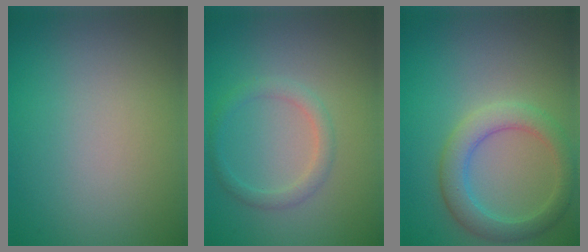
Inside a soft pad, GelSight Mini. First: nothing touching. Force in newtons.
{"total": 1.7, "press": 1.7, "slide": 0.0}
{"total": 3.9, "press": 3.8, "slide": 0.2}